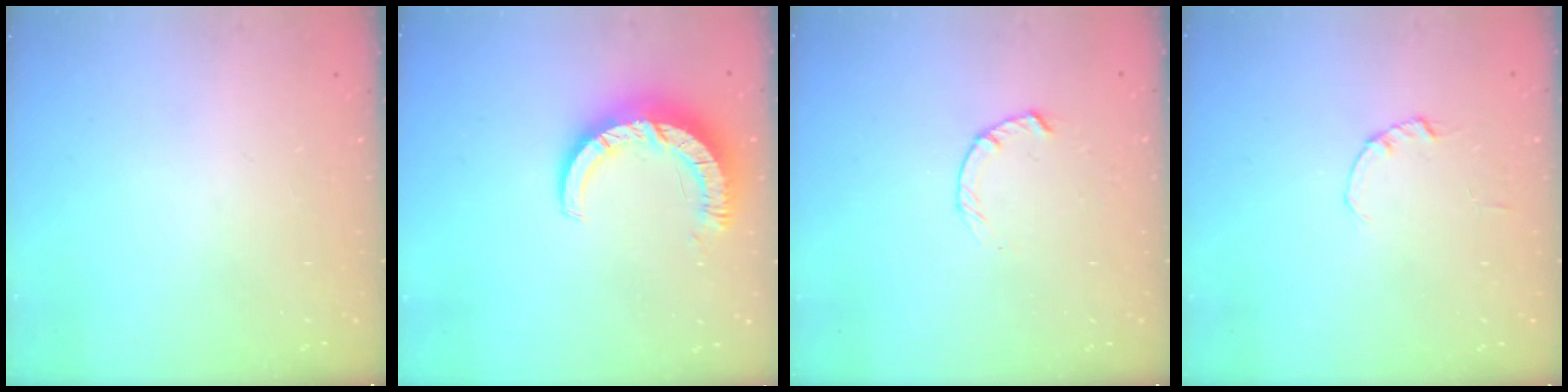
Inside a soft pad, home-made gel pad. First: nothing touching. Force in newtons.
{"total": 9.0, "press": 9.0, "slide": 0.9}
{"total": 1.8, "press": 1.8, "slide": 0.3}
{"total": 0.0}